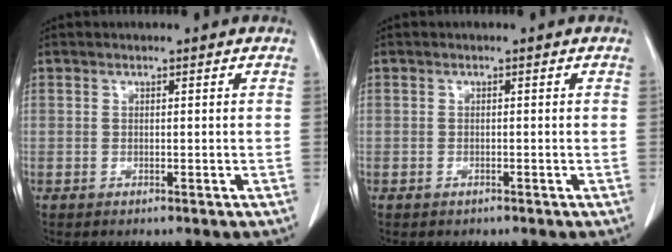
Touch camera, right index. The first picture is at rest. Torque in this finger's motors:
{"motor_torque": [0.19, -0.12, 0.06, 0.01]}